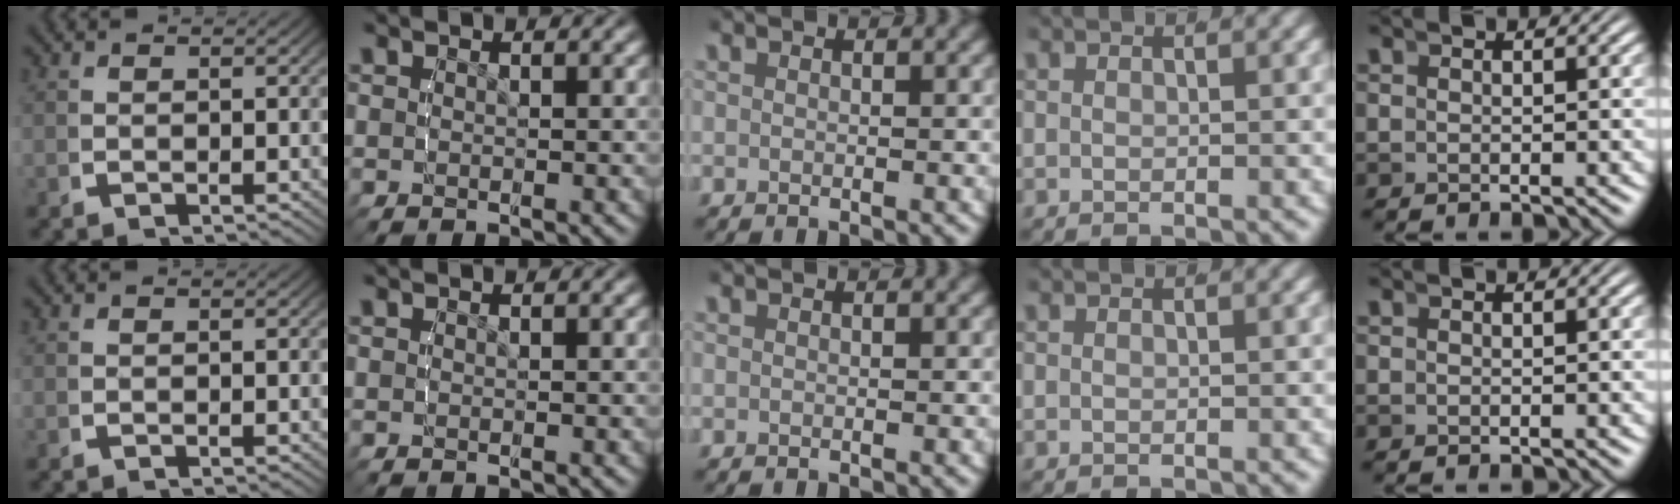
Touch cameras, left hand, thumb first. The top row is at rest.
{}